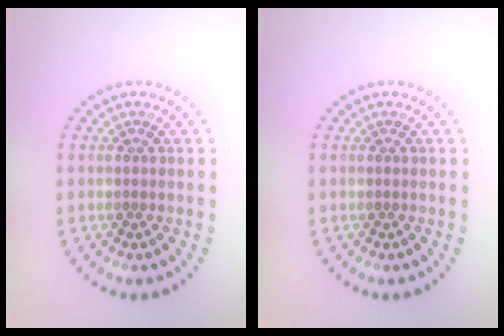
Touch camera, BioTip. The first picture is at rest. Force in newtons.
{"total": 0.0}